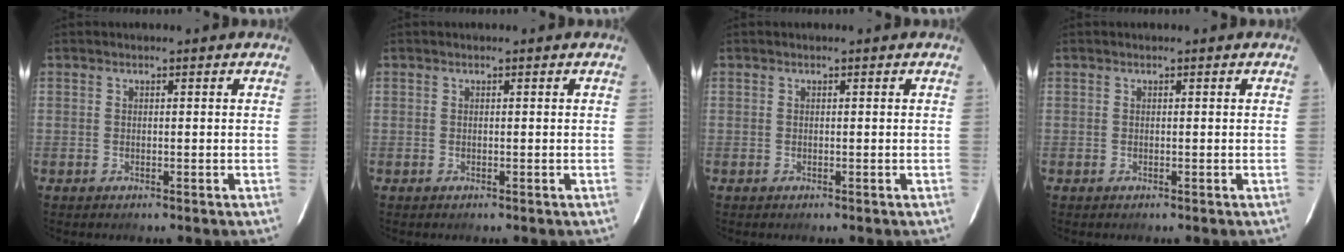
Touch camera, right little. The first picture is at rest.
{"total": 0.0}
{"total": 0.0}
{"total": 0.0}